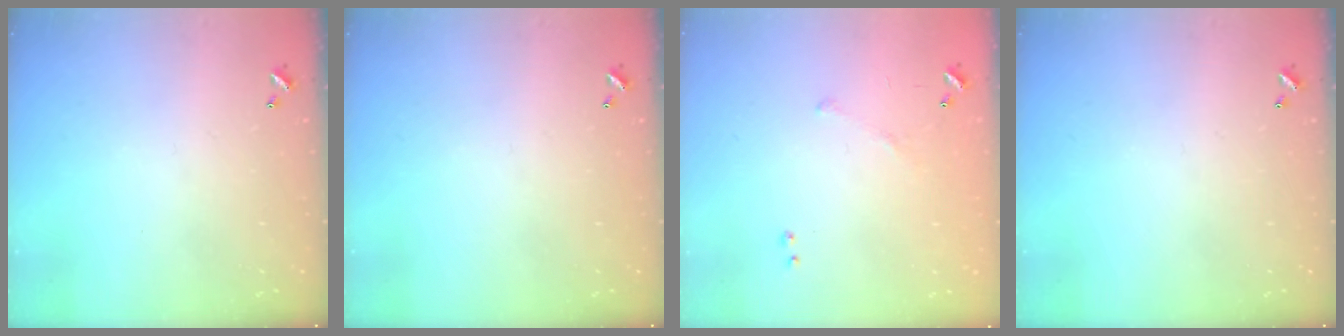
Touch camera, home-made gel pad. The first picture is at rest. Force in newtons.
{"total": 0.0}
{"total": 7.9, "press": 7.9, "slide": 0.7}
{"total": 0.0}